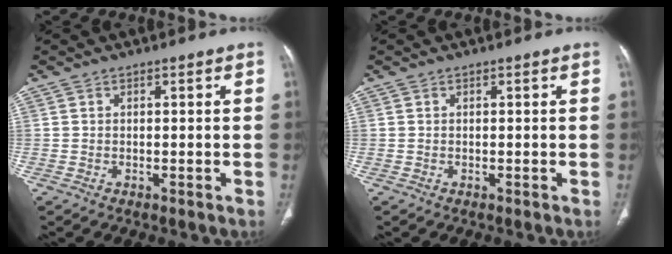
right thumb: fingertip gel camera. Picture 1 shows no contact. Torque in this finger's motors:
{"motor_torque": [0.01, 0.00, -0.10, 0.08, 0.02]}